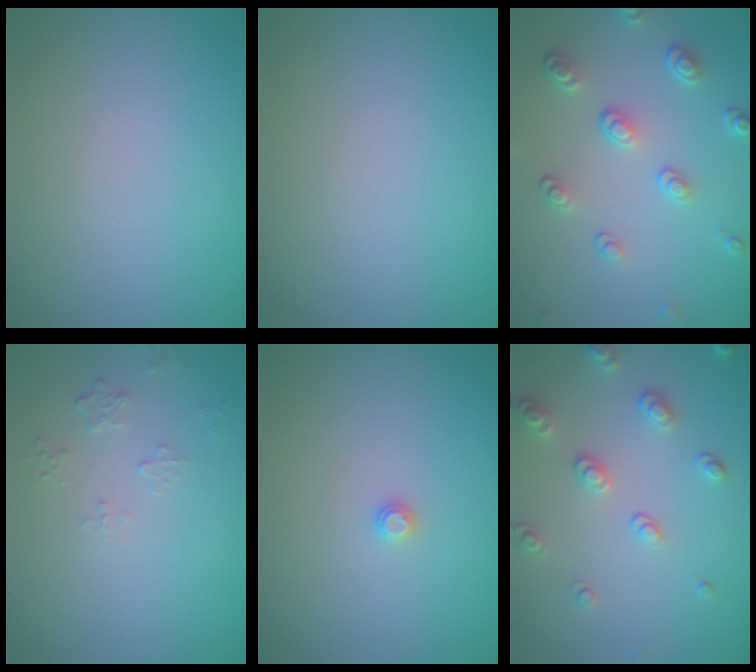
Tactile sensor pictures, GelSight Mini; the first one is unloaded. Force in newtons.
{"total": 0.0}
{"total": 3.7, "press": 2.9, "slide": 2.4}
{"total": 0.7, "press": 0.5, "slide": 0.5}
{"total": 0.6, "press": 0.6, "slide": 0.2}
{"total": 2.7, "press": 2.7, "slide": 0.5}